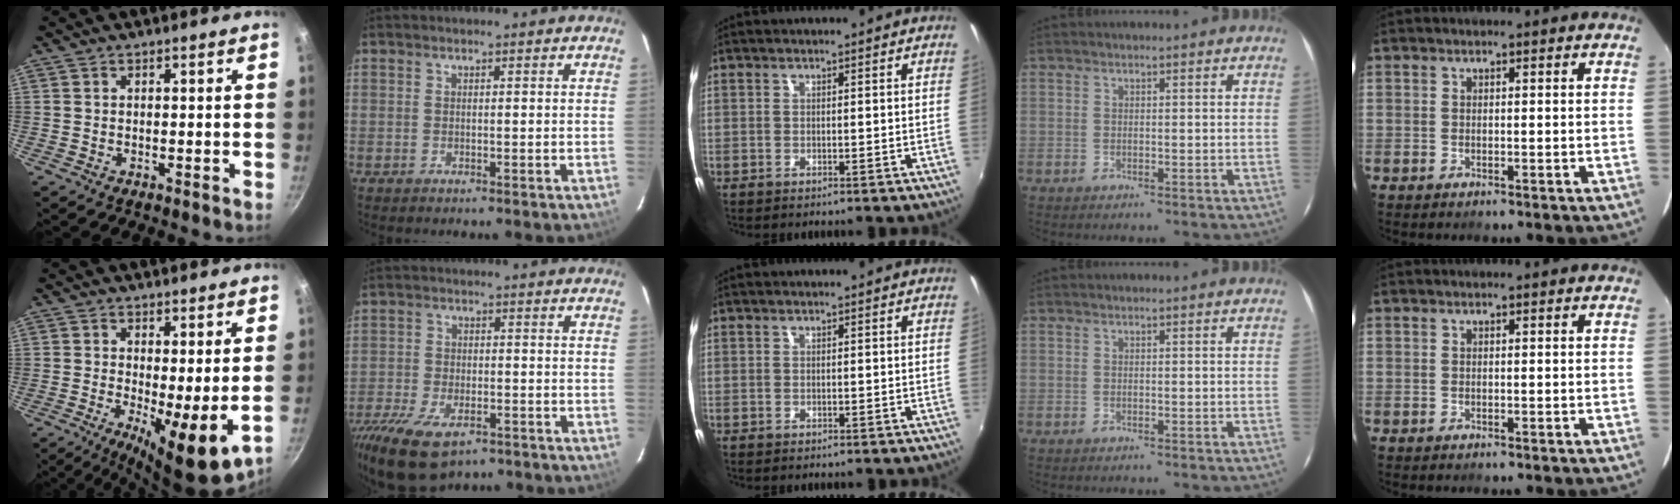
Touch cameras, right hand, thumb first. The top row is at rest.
{"thumb": {"total": 9.9, "force": [-0.5, 2.8, 9.5], "torque": [-0.136, -0.020, -0.001]}, "index": {"total": 15.7, "force": [-10.1, 7.4, 9.4], "torque": [-0.214, -0.036, -0.167]}}